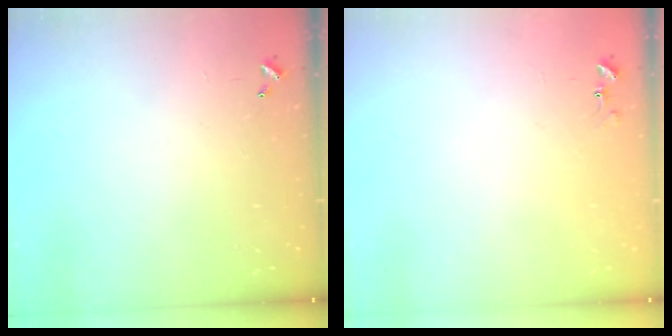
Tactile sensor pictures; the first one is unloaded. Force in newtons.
{"total": 6.0, "press": 5.9, "slide": 0.6}